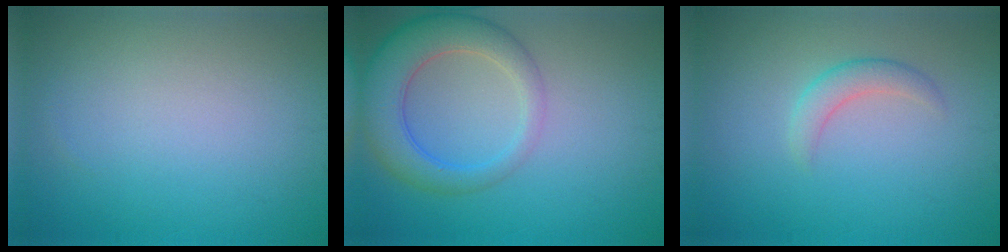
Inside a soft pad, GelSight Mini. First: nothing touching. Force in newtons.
{"total": 6.0, "press": 6.0, "slide": 0.4}
{"total": 1.9, "press": 1.9, "slide": 0.1}